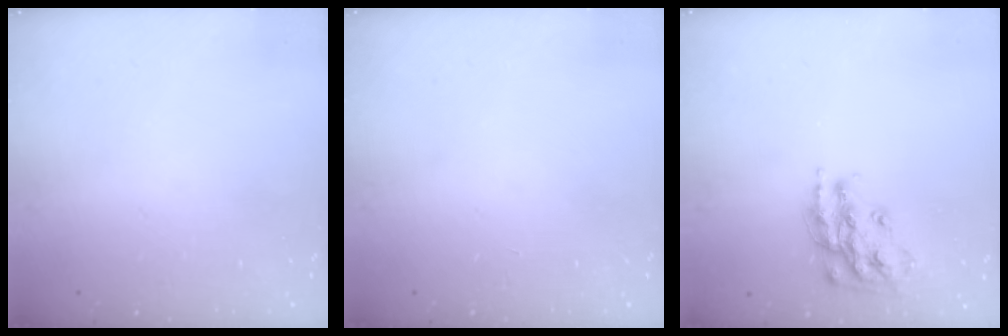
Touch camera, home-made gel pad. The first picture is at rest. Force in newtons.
{"total": 0.0}
{"total": 15.3, "press": 15.3, "slide": 1.0}